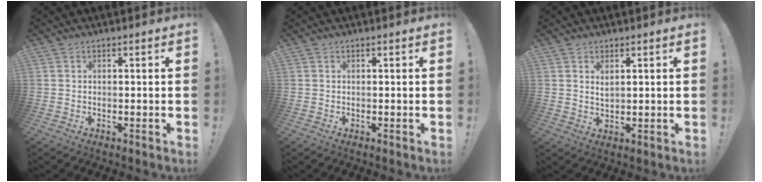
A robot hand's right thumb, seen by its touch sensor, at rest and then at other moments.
{"total": 0.0}
{"total": 2.4, "force": [1.3, 1.2, 1.7], "torque": [-0.024, -0.006, 0.021]}